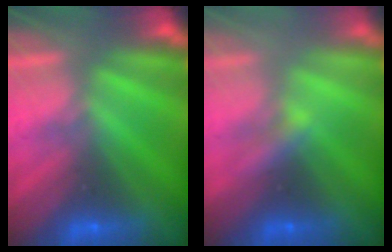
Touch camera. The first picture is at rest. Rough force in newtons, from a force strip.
{"total": 2.2}